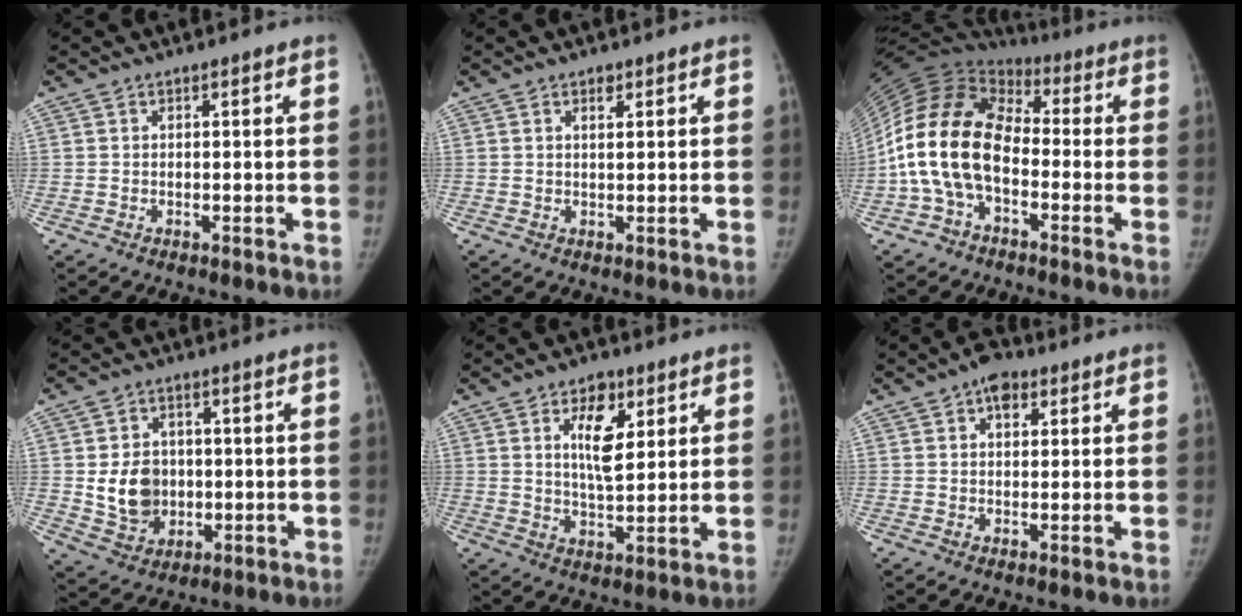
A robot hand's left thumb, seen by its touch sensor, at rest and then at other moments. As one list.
[{"total": 1.7, "force": [1.0, 0.8, 1.1], "torque": [-0.012, -0.004, 0.016]}, {"total": 19.3, "force": [-3.3, 12.4, 14.4], "torque": [-0.281, 0.046, -0.070]}, {"total": 9.2, "force": [0.0, 7.7, 5.1], "torque": [-0.056, -0.004, 0.010]}, {"total": 8.6, "force": [3.5, 4.3, 6.6], "torque": [-0.083, -0.021, 0.058]}, {"total": 5.1, "force": [2.5, 3.2, 3.1], "torque": [-0.024, 0.000, 0.030]}]